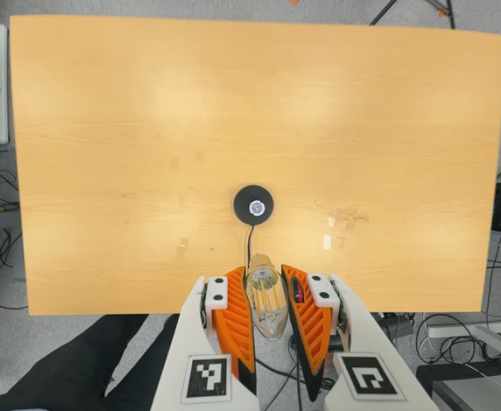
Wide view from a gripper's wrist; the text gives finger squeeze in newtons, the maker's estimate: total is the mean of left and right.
{"total": 22.5, "left": 24.2, "right": 20.9}